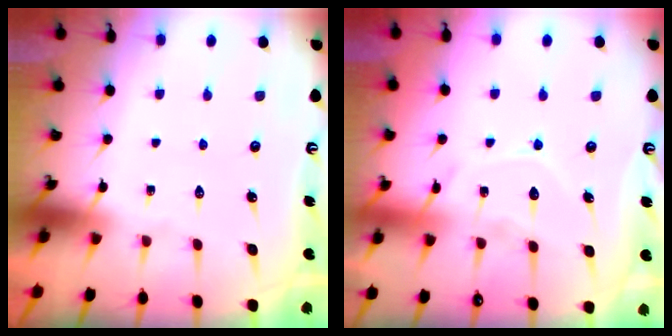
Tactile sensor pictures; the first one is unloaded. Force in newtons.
{"total": 8.8, "press": 8.8, "slide": 0.9}